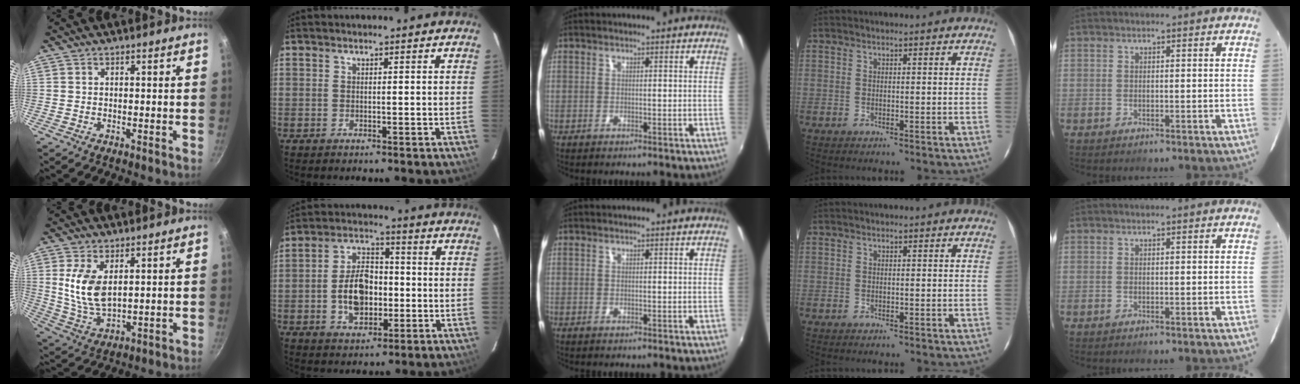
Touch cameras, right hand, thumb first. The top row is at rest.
{"thumb": {"total": 9.6, "force": [2.5, 5.1, 7.8], "torque": [-0.153, -0.023, 0.059]}, "index": {"total": 10.8, "force": [-2.1, 6.8, 8.1], "torque": [-0.154, 0.020, -0.028]}}